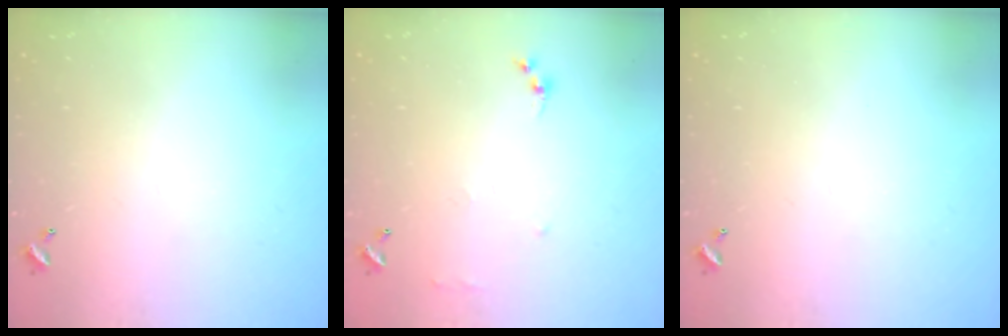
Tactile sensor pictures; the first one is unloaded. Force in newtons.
{"total": 6.4, "press": 6.4, "slide": 0.8}
{"total": 0.0}